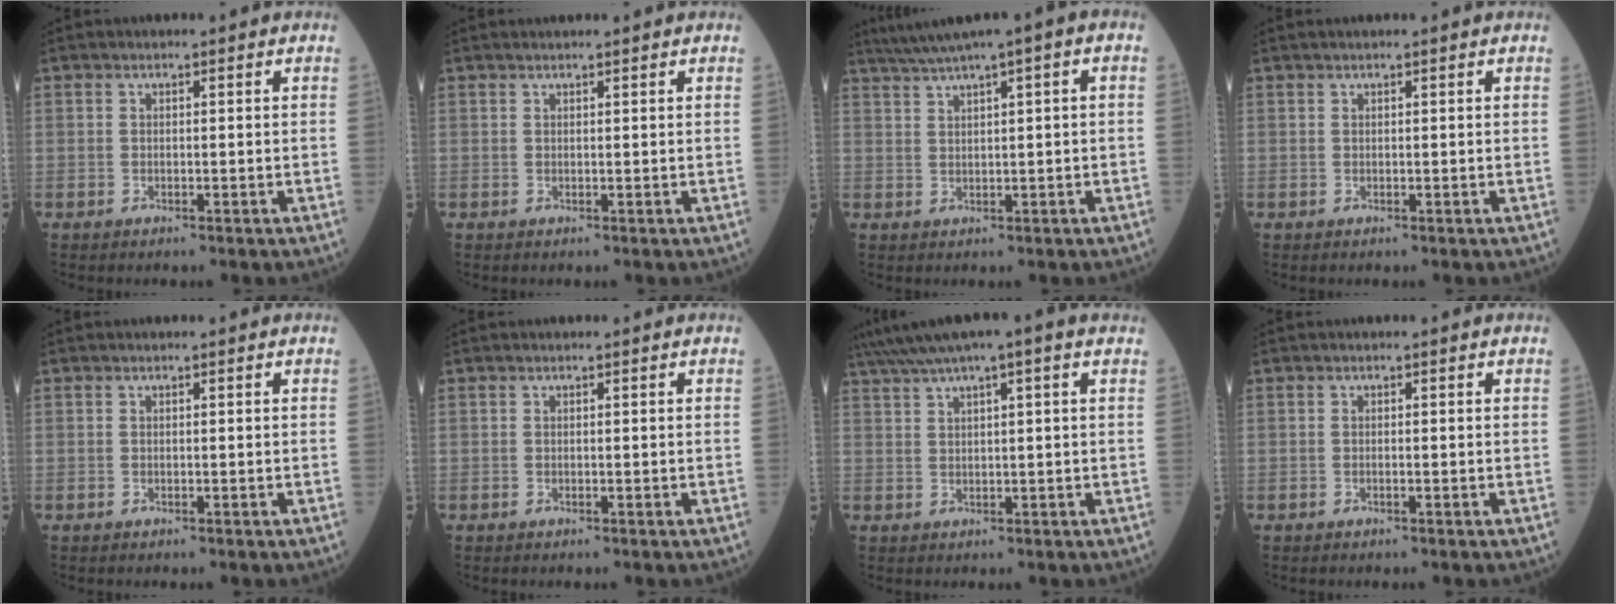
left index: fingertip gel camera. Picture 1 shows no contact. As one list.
[{"total": 2.3, "force": [2.1, 0.0, 0.8], "torque": [-0.005, 0.019, 0.029]}, {"total": 6.3, "force": [3.5, 0.1, 5.3], "torque": [-0.098, 0.029, 0.063]}, {"total": 1.3, "force": [1.2, -0.1, 0.7], "torque": [-0.008, 0.018, 0.022]}, {"total": 0.0}, {"total": 0.0}, {"total": 8.5, "force": [5.9, 0.4, 6.2], "torque": [-0.112, 0.046, 0.096]}, {"total": 0.0}]